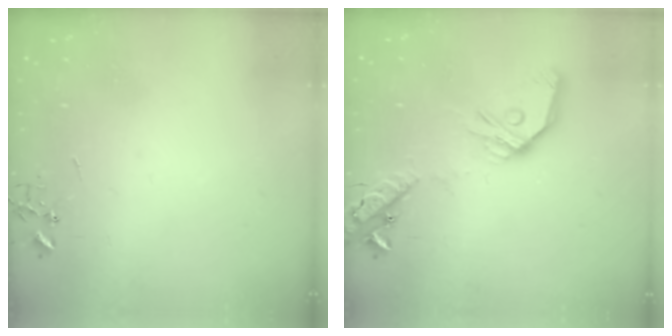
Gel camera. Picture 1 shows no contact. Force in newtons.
{"total": 18.2, "press": 18.0, "slide": 3.2}